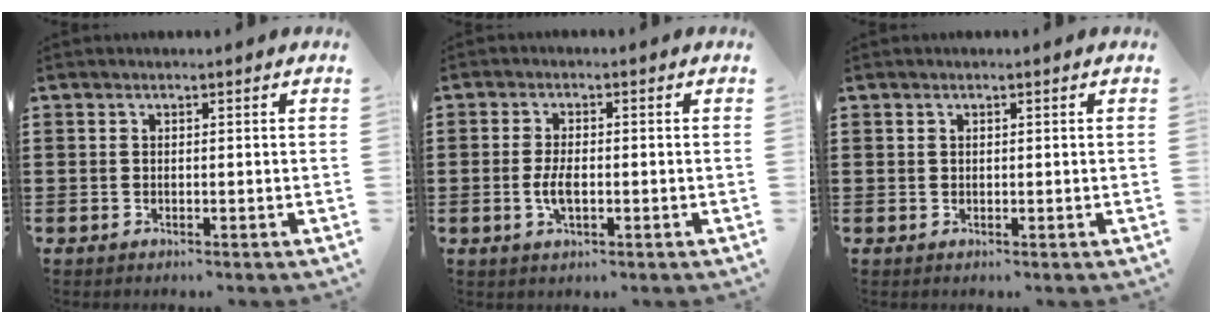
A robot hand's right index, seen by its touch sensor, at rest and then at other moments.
{"total": 3.8, "force": [-0.7, 1.5, 3.4], "torque": [-0.078, -0.005, -0.016]}
{"total": 0.0}